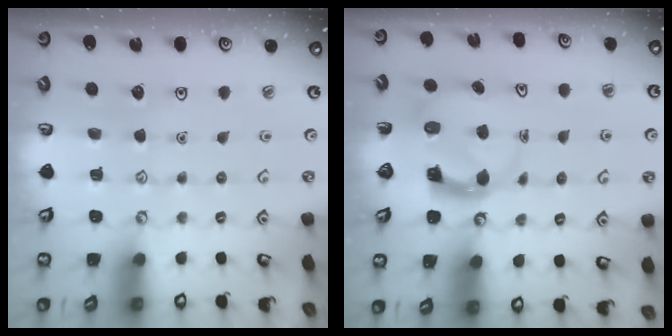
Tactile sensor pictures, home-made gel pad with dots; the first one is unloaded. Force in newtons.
{"total": 3.6, "press": 3.5, "slide": 0.5}